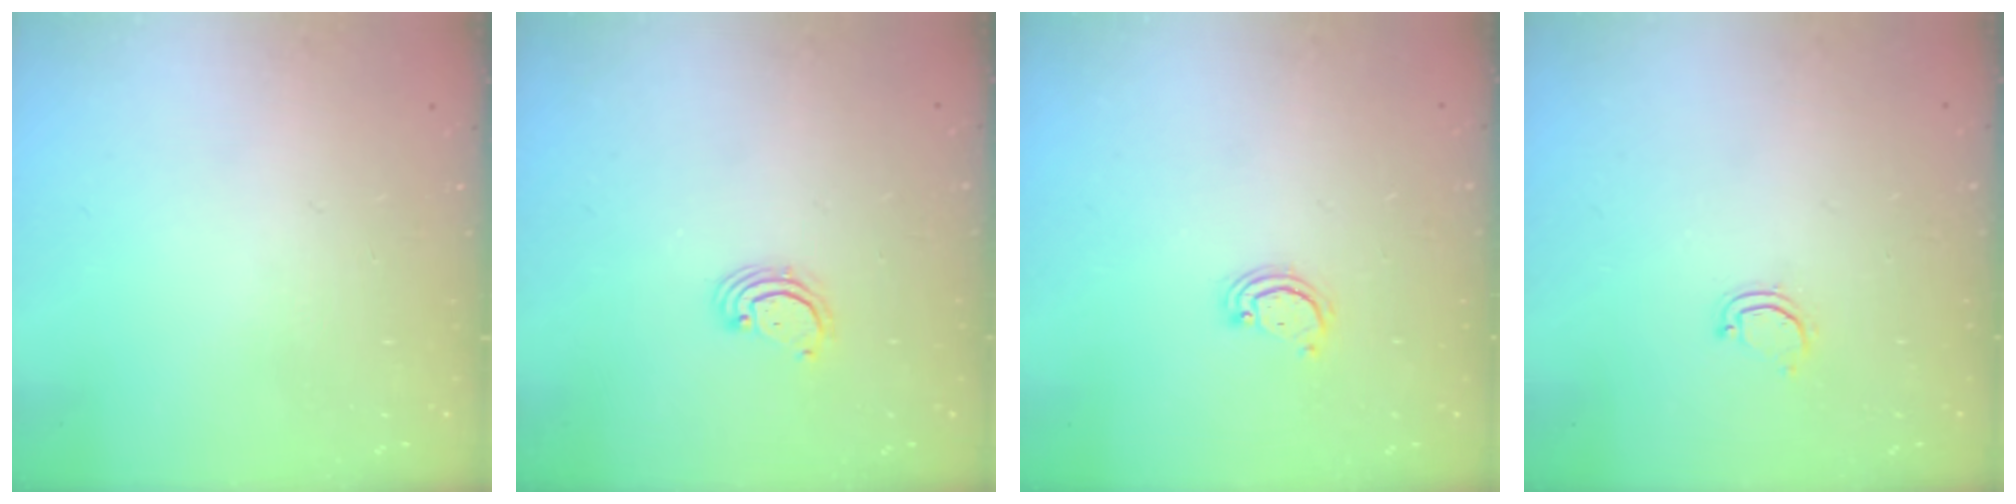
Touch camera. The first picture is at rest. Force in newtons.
{"total": 2.7, "press": 2.7, "slide": 0.3}
{"total": 2.6, "press": 2.6, "slide": 0.3}
{"total": 3.1, "press": 3.1, "slide": 0.2}